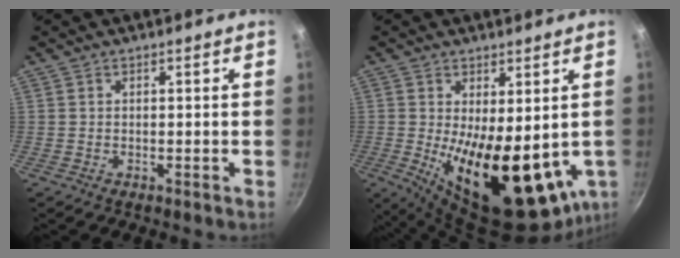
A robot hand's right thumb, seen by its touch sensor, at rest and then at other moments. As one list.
[{"total": 20.2, "force": [-1.9, 8.7, 18.2], "torque": [-0.245, -0.034, -0.005]}]